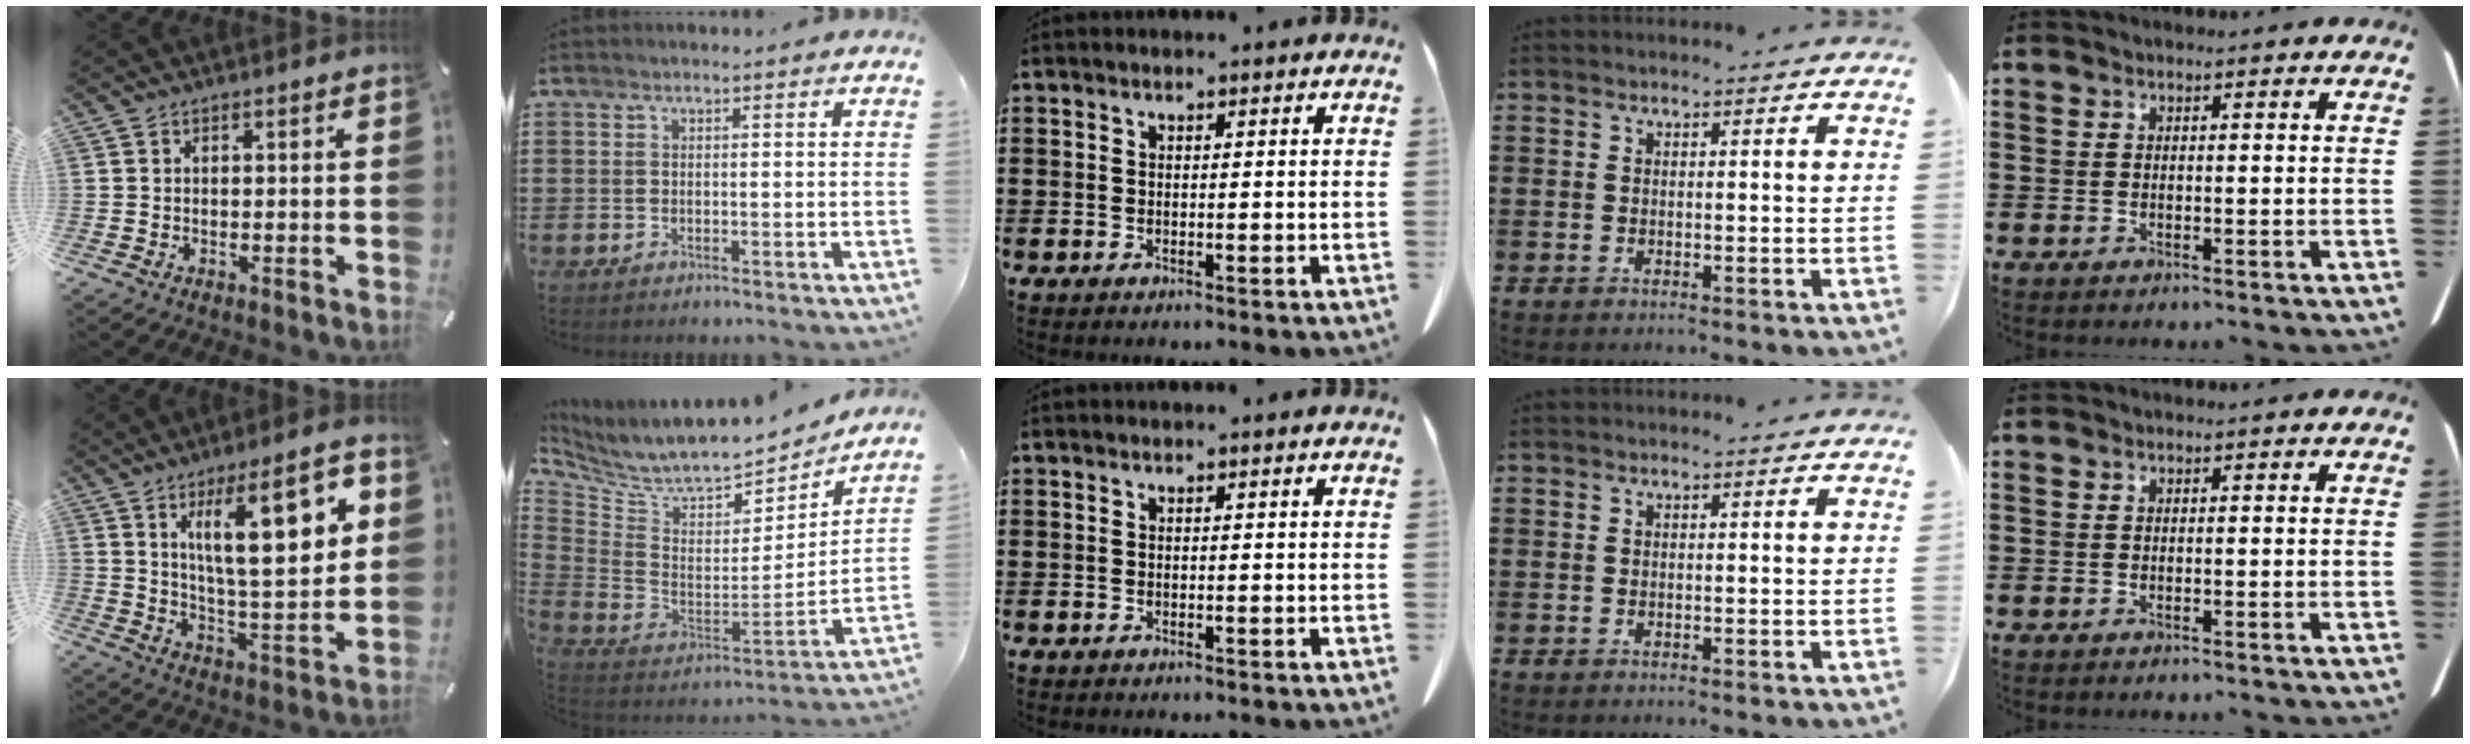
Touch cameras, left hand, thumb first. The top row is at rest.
{"thumb": {"total": 20.0, "force": [7.9, 6.7, 17.1], "torque": [-0.250, -0.024, 0.117]}, "index": {"total": 7.4, "force": [6.8, 1.4, 2.5], "torque": [-0.085, -0.062, 0.114]}}